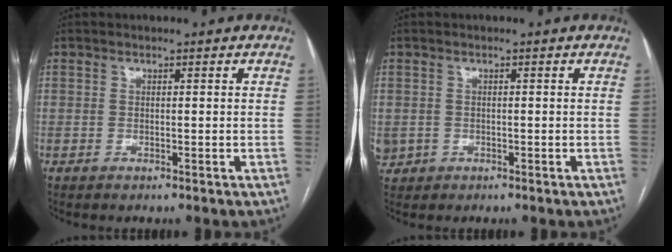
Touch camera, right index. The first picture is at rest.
{"total": 2.6, "force": [-0.6, 2.5, 0.6], "torque": [-0.010, 0.004, -0.001]}